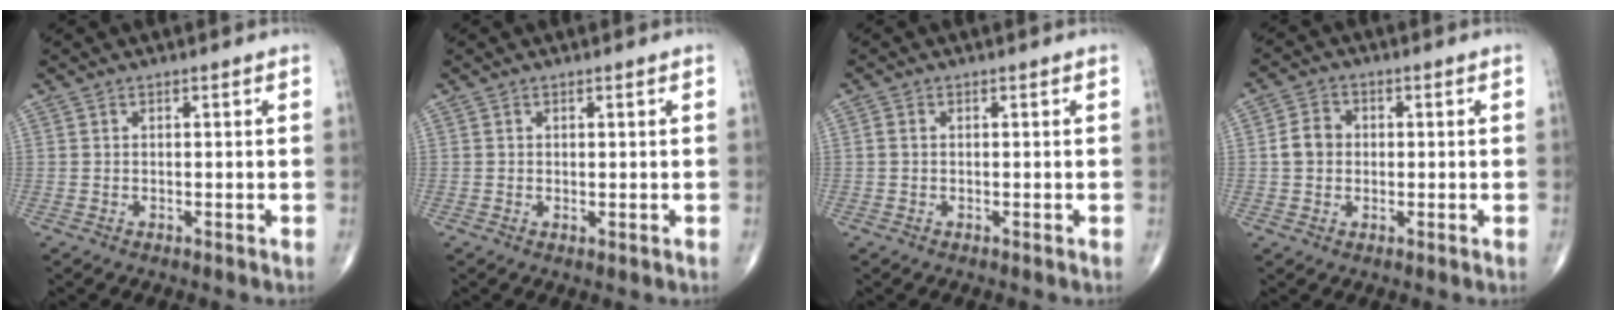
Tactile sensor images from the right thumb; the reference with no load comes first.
{"total": 0.6, "force": [0.0, 0.3, 0.5], "torque": [-0.012, -0.003, 0.000]}
{"total": 0.9, "force": [0.0, 0.7, 0.6], "torque": [-0.010, 0.000, -0.003]}
{"total": 4.7, "force": [0.0, 4.0, 2.4], "torque": [-0.036, 0.011, -0.007]}